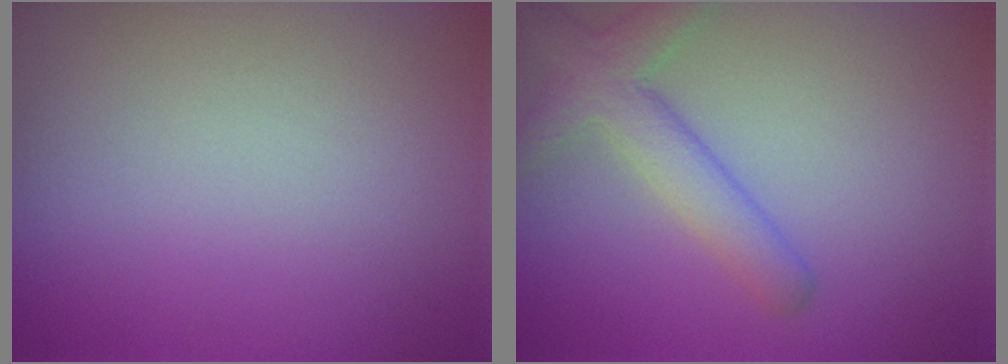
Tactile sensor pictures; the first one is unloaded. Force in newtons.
{"total": 3.8, "press": 3.8, "slide": 0.3}